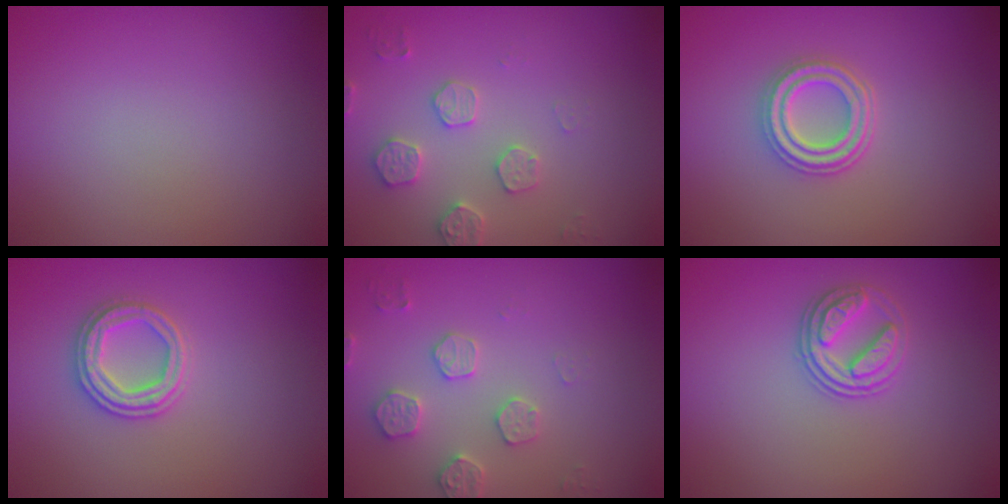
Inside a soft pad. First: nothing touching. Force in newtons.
{"total": 2.7, "press": 2.7, "slide": 0.5}
{"total": 3.6, "press": 3.0, "slide": 2.0}
{"total": 2.7, "press": 2.7, "slide": 0.3}
{"total": 2.7, "press": 2.7, "slide": 0.5}
{"total": 2.7, "press": 2.6, "slide": 0.9}